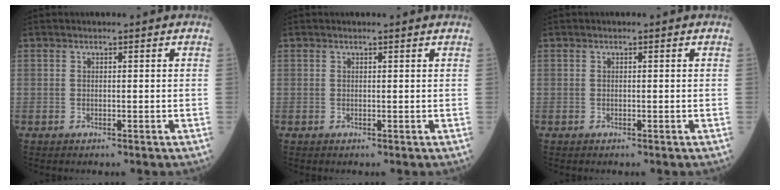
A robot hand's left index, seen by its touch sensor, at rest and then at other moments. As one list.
[{"total": 0.6, "force": [0.6, -0.1, 0.1], "torque": [-0.010, -0.003, 0.008]}, {"total": 0.0}]